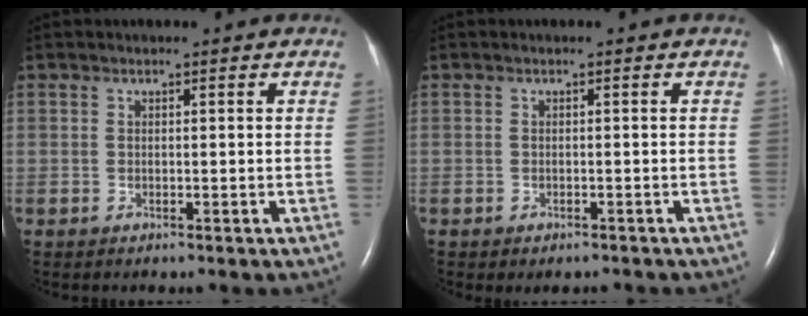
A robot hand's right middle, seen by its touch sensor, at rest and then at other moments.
{"total": 1.7, "force": [-1.4, 0.8, 0.5], "torque": [-0.006, -0.001, -0.015]}